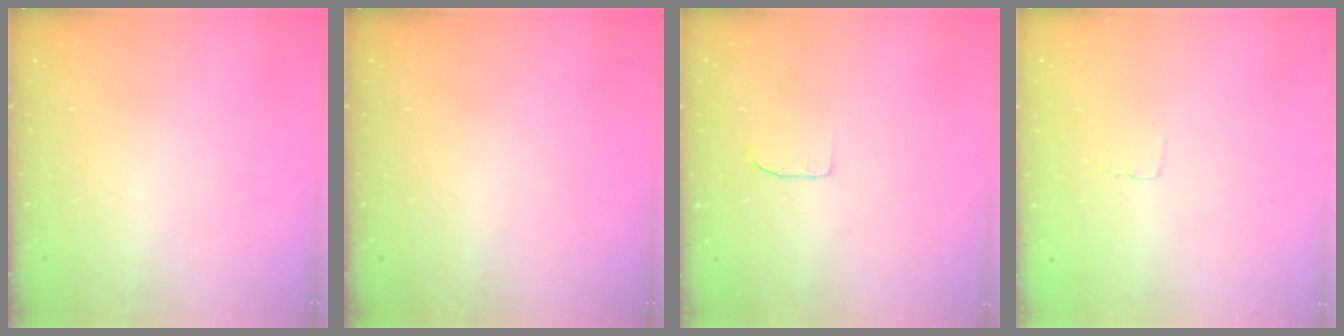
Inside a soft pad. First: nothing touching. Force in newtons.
{"total": 0.0}
{"total": 4.3, "press": 4.3, "slide": 0.3}
{"total": 2.6, "press": 2.6, "slide": 0.1}